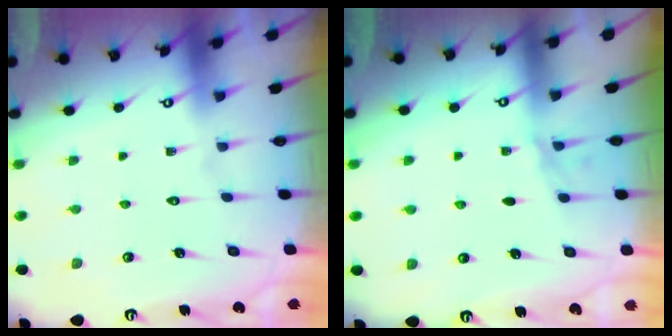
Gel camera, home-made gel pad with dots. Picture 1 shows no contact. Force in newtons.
{"total": 2.1, "press": 2.1, "slide": 0.2}